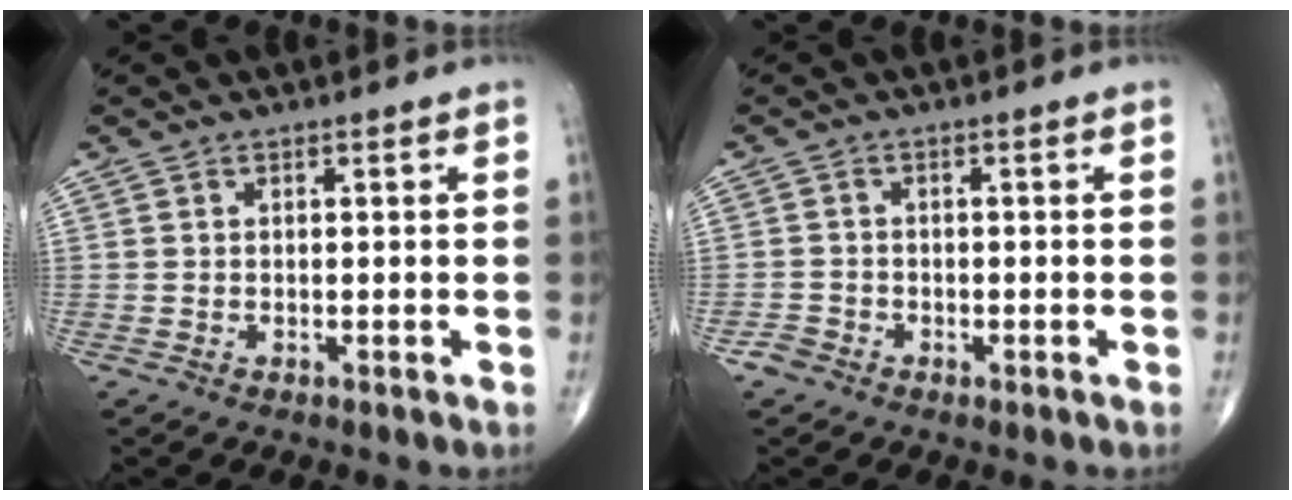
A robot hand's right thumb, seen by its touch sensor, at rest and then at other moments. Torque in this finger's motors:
{"motor_torque": [1.20, 0.98, 0.08, -0.49, 0.01]}